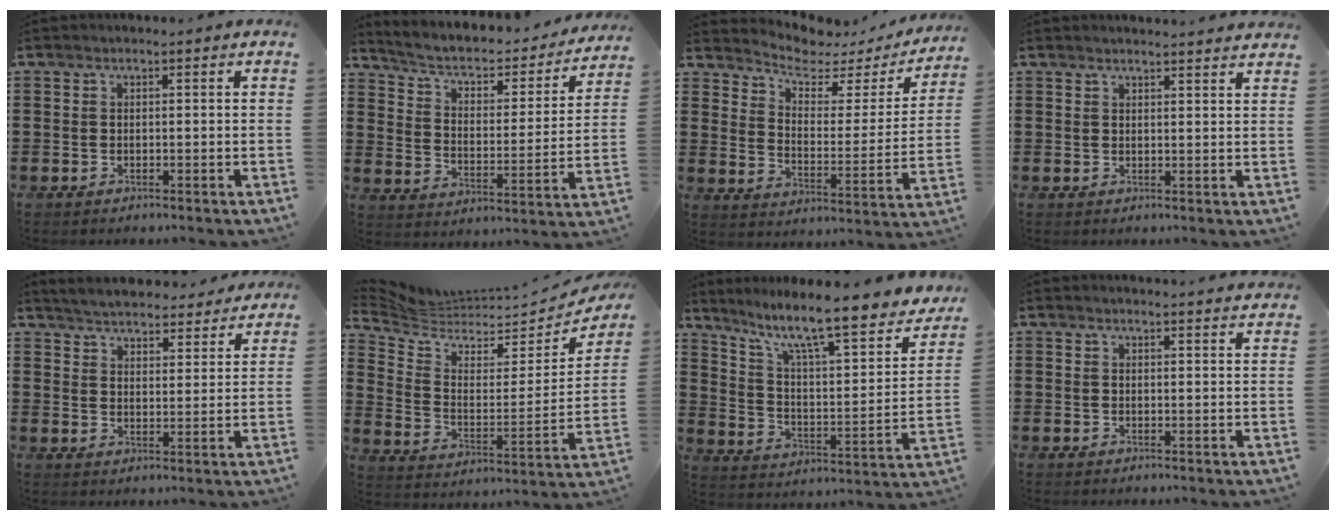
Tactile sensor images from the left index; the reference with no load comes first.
{"total": 3.9, "force": [2.5, 2.0, 2.2], "torque": [-0.059, -0.018, 0.032]}
{"total": 5.0, "force": [4.4, 1.6, 1.5], "torque": [-0.057, -0.032, 0.073]}
{"total": 2.1, "force": [2.0, -0.2, 0.3], "torque": [-0.010, -0.004, 0.040]}
{"total": 4.7, "force": [4.7, 0.1, 0.3], "torque": [-0.027, -0.028, 0.080]}
{"total": 5.3, "force": [4.8, 1.7, 1.6], "torque": [-0.060, -0.043, 0.082]}
{"total": 10.8, "force": [8.4, 1.1, 6.6], "torque": [-0.145, -0.063, 0.132]}
{"total": 2.1, "force": [2.1, -0.3, 0.3], "torque": [-0.009, -0.006, 0.040]}